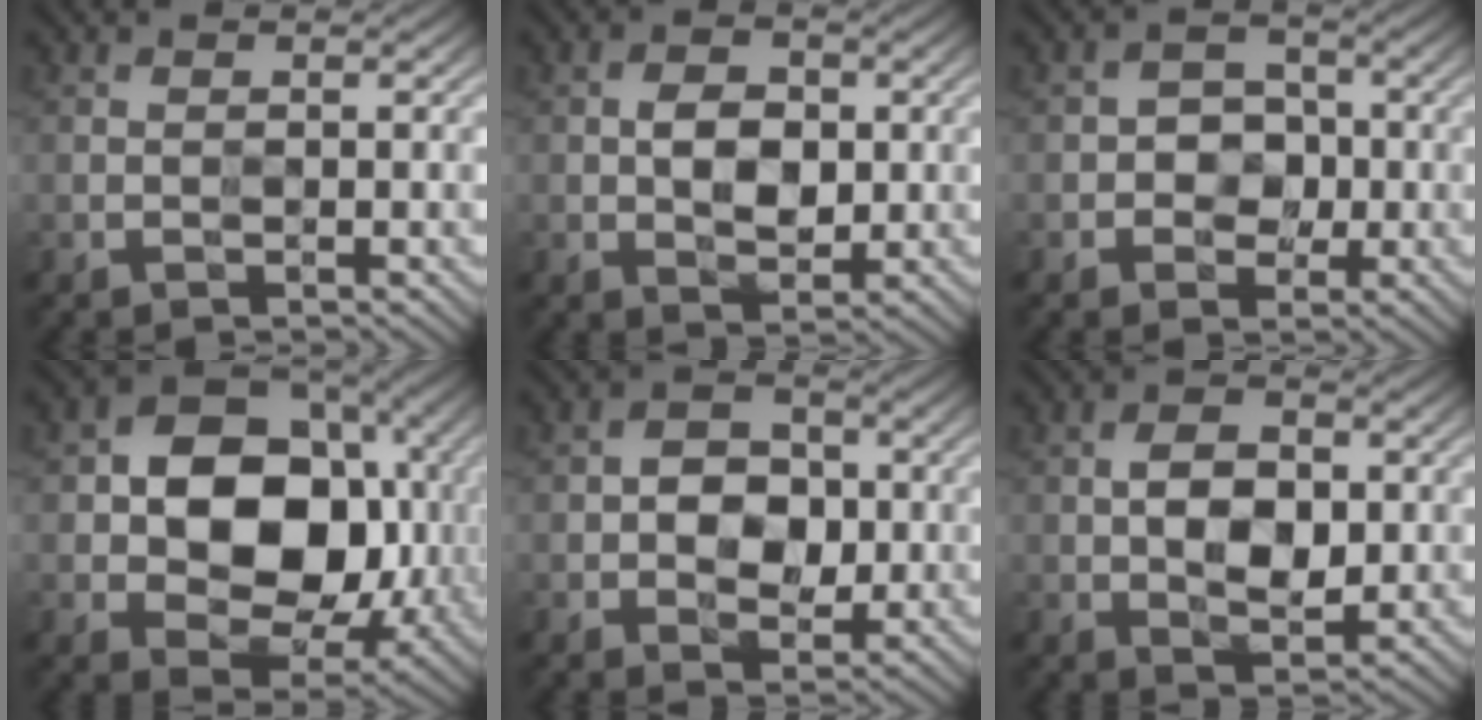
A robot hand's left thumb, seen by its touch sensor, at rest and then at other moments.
{"total": 4.5, "force": [0.2, 3.0, 3.4], "torque": [-0.059, -0.003, 0.002]}
{"total": 3.5, "force": [-0.7, 3.0, 1.7], "torque": [-0.016, -0.005, -0.022]}
{"total": 13.7, "force": [0.7, 10.1, 9.2], "torque": [-0.138, -0.003, 0.012]}
{"total": 5.1, "force": [-0.4, 3.8, 3.4], "torque": [-0.052, -0.002, -0.010]}
{"total": 5.9, "force": [0.2, 3.5, 4.7], "torque": [-0.086, -0.003, 0.003]}